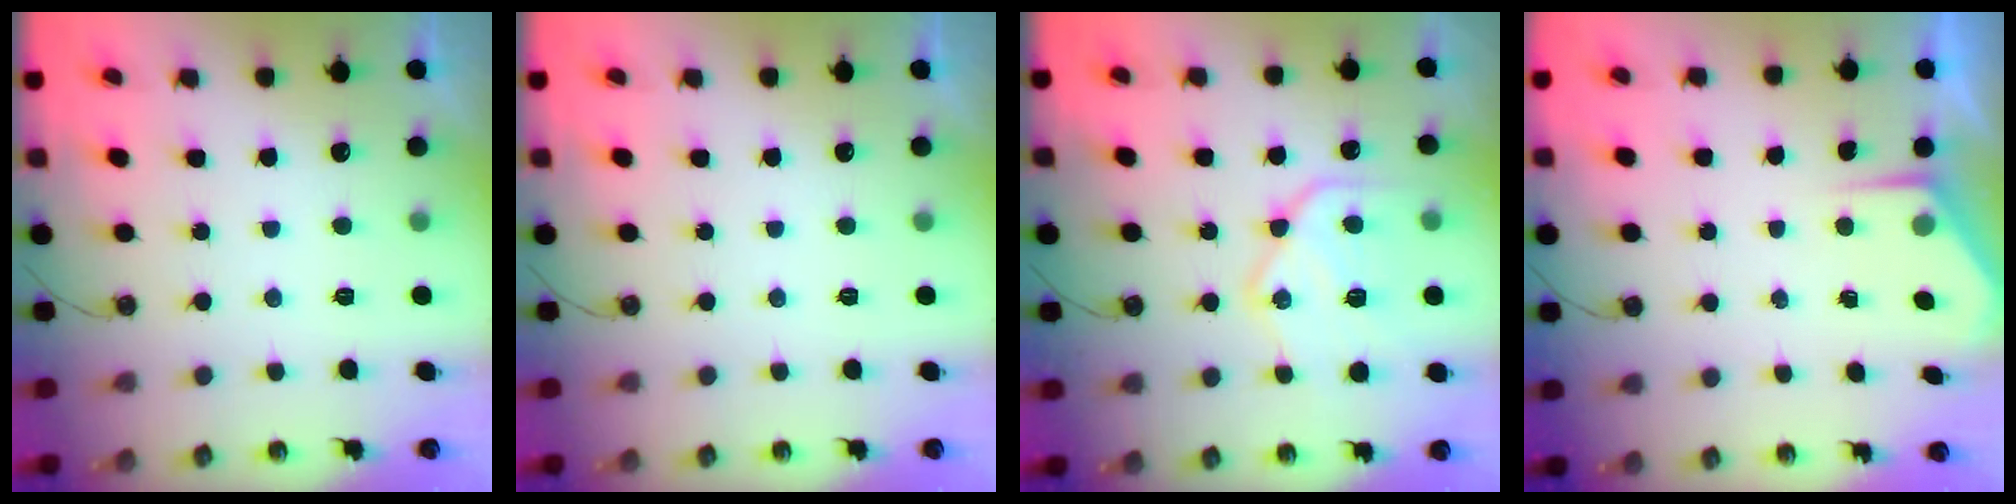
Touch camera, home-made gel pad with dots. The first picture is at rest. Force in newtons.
{"total": 0.0}
{"total": 17.8, "press": 17.8, "slide": 1.6}
{"total": 2.8, "press": 2.8, "slide": 0.4}